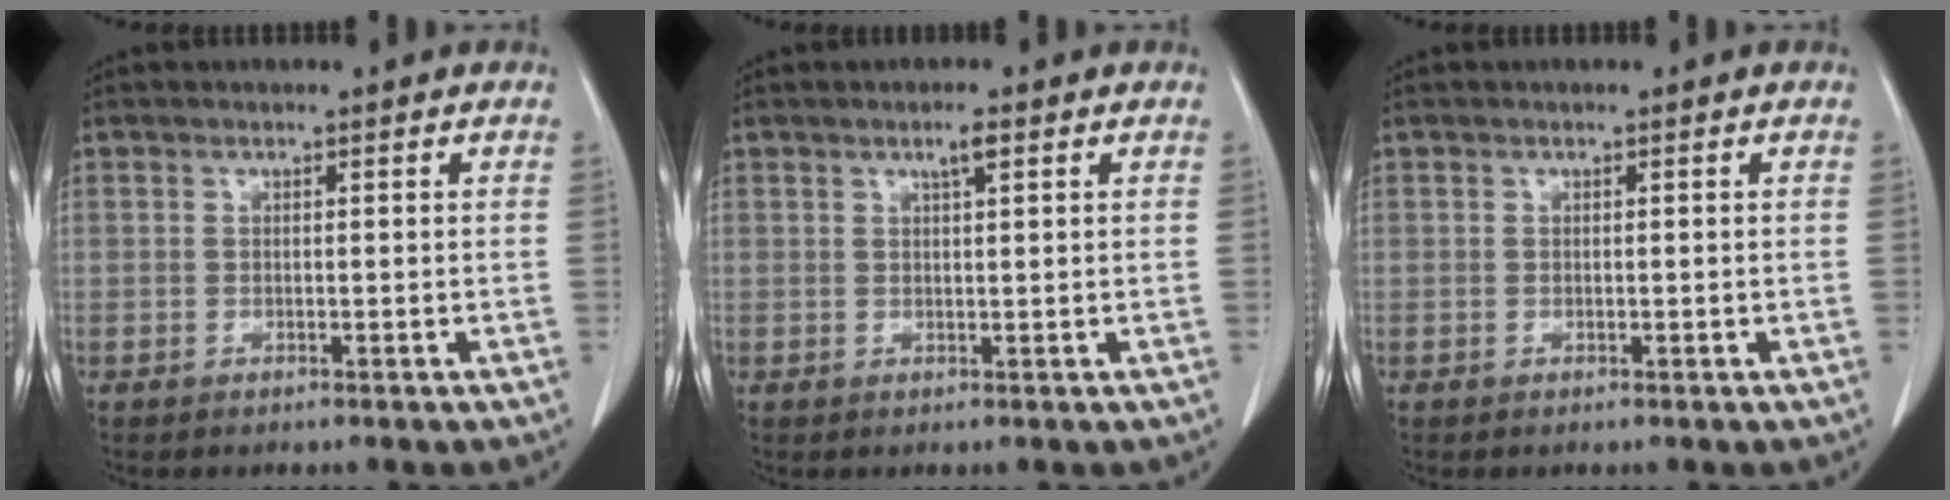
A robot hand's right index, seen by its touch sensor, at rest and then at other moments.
{"total": 1.9, "force": [1.0, 0.1, 1.6], "torque": [-0.031, 0.001, 0.016]}
{"total": 0.0}